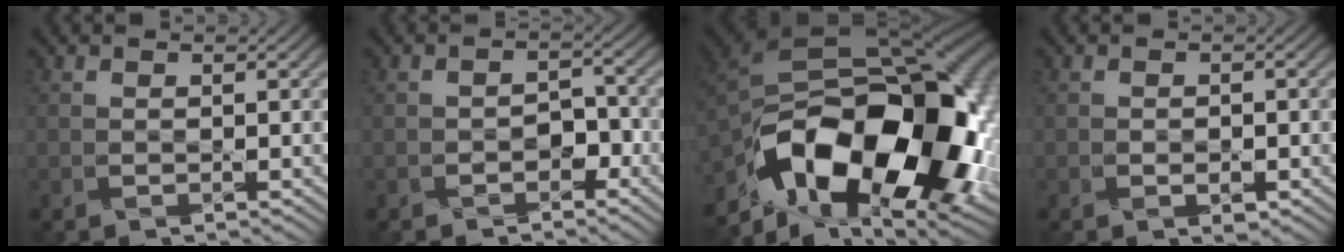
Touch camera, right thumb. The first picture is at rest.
{"total": 2.3, "force": [-1.7, 1.2, 0.9], "torque": [-0.010, 0.009, -0.026]}
{"total": 19.7, "force": [-7.4, 11.0, 14.5], "torque": [-0.287, -0.037, -0.112]}
{"total": 1.2, "force": [-0.6, 0.7, 0.8], "torque": [-0.013, -0.004, -0.008]}